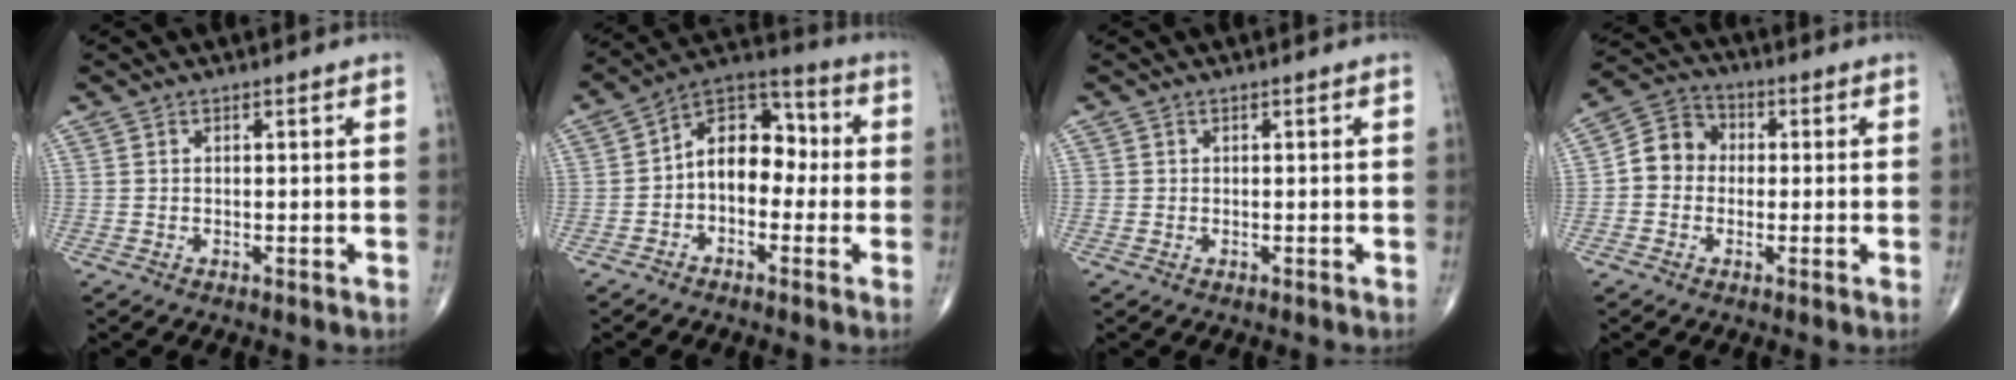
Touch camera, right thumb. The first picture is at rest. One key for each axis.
{"total": 11.5, "fx": -0.9, "fy": 7.8, "fz": 8.4, "tx": -0.097, "ty": 0.046, "tz": -0.033}
{"total": 0.6, "fx": 0.0, "fy": 0.6, "fz": 0.0, "tx": 0.006, "ty": 0.004, "tz": -0.002}
{"total": 7.4, "fx": -0.4, "fy": 6.5, "fz": 3.5, "tx": -0.040, "ty": 0.028, "tz": -0.024}